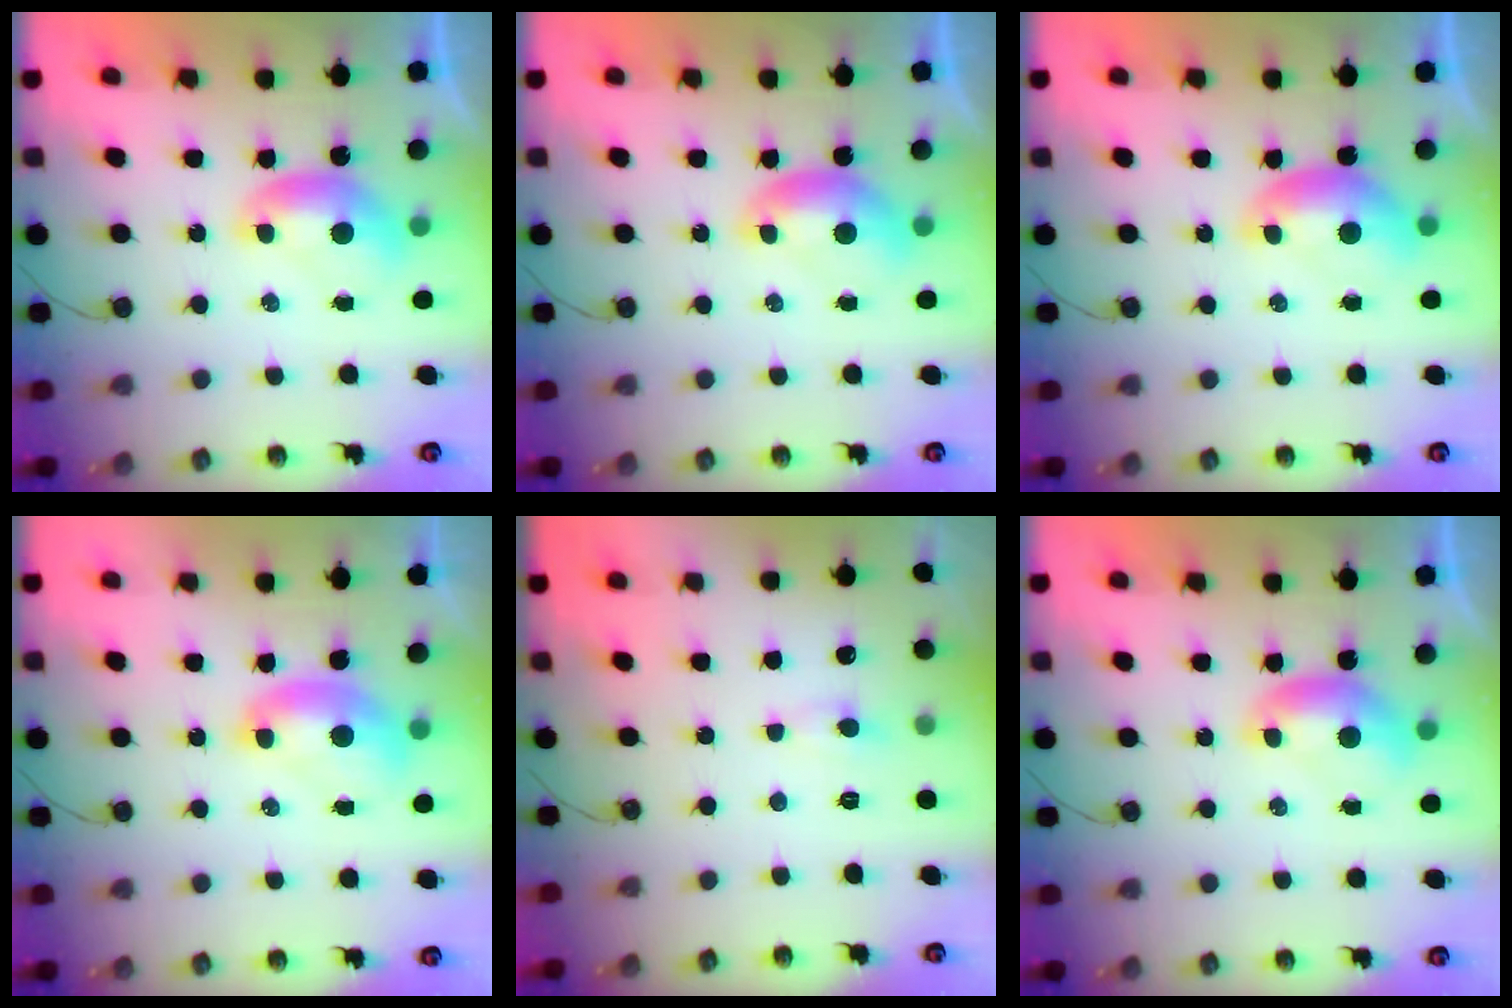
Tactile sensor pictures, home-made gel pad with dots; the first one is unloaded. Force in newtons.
{"total": 0.0}
{"total": 0.6, "press": 0.5, "slide": 0.3}
{"total": 2.3, "press": 2.3, "slide": 0.3}
{"total": 1.6, "press": 1.5, "slide": 0.6}
{"total": 0.0}